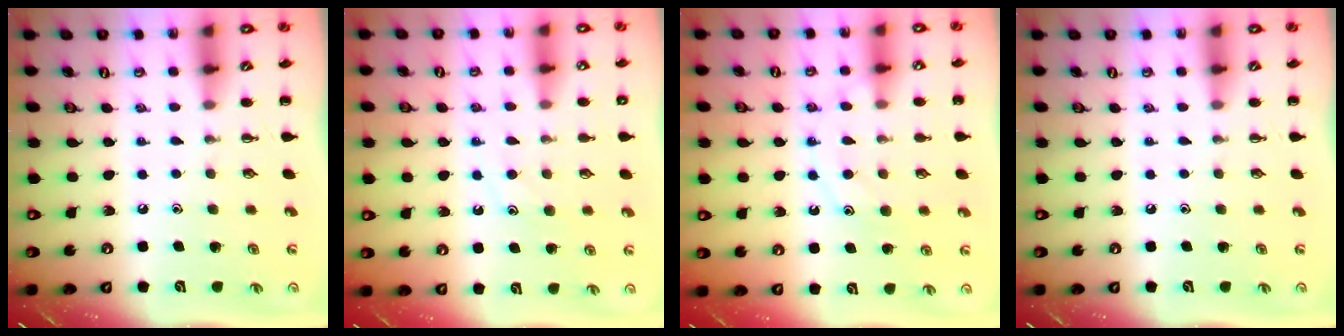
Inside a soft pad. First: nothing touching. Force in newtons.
{"total": 10.0, "press": 9.9, "slide": 0.7}
{"total": 11.9, "press": 11.9, "slide": 0.9}
{"total": 0.0}